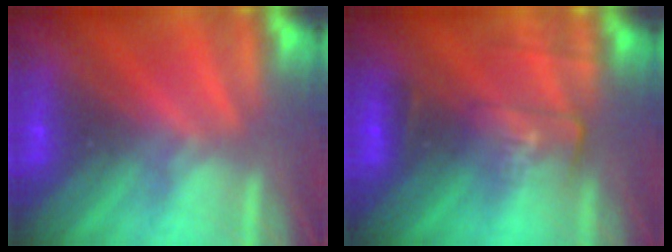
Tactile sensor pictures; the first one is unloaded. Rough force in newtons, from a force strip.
{"total": 8.7}